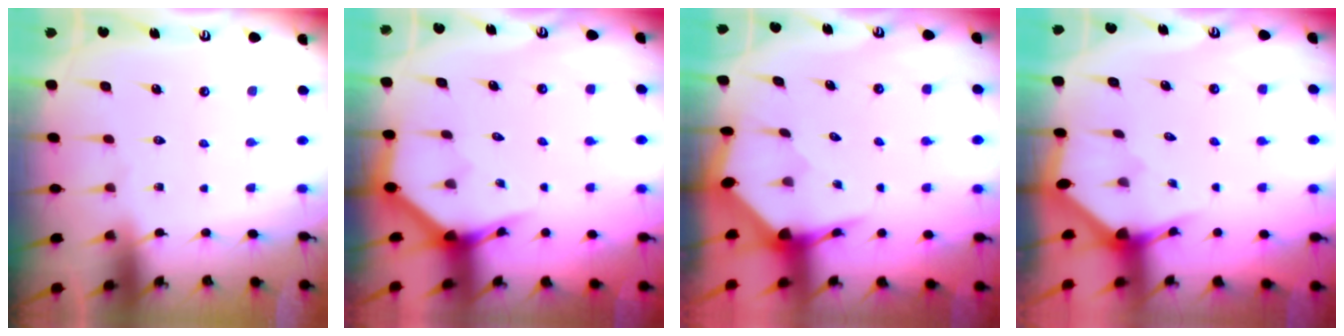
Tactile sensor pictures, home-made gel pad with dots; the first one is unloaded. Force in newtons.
{"total": 3.8, "press": 3.8, "slide": 0.2}
{"total": 3.6, "press": 3.6, "slide": 0.4}
{"total": 2.2, "press": 2.2, "slide": 0.2}